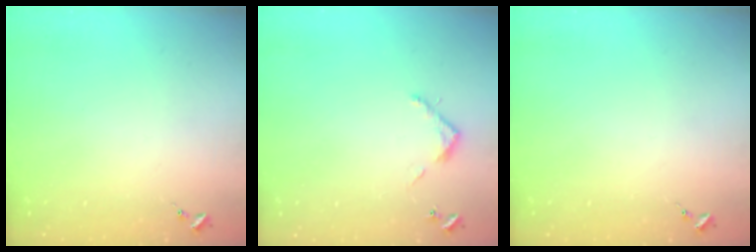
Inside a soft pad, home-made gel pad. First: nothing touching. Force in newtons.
{"total": 3.6, "press": 3.6, "slide": 0.2}
{"total": 0.0}